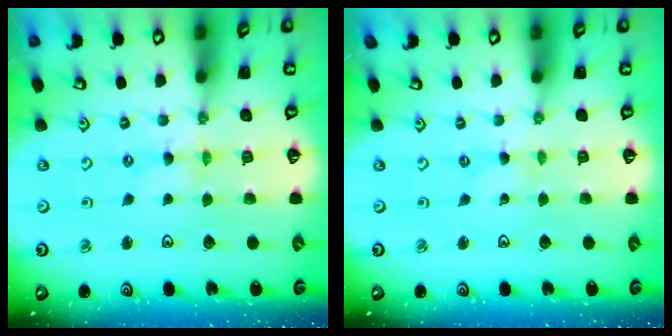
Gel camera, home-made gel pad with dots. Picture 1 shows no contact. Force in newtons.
{"total": 0.0}